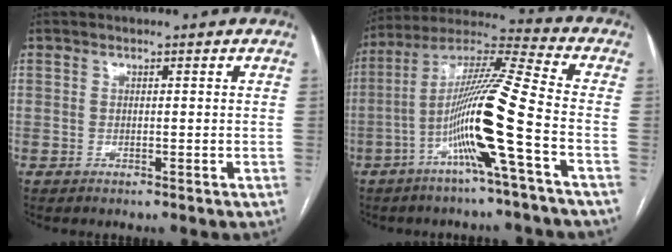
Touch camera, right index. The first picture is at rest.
{"total": 14.6, "force": [-4.7, -1.7, 13.7], "torque": [-0.261, 0.004, -0.094]}